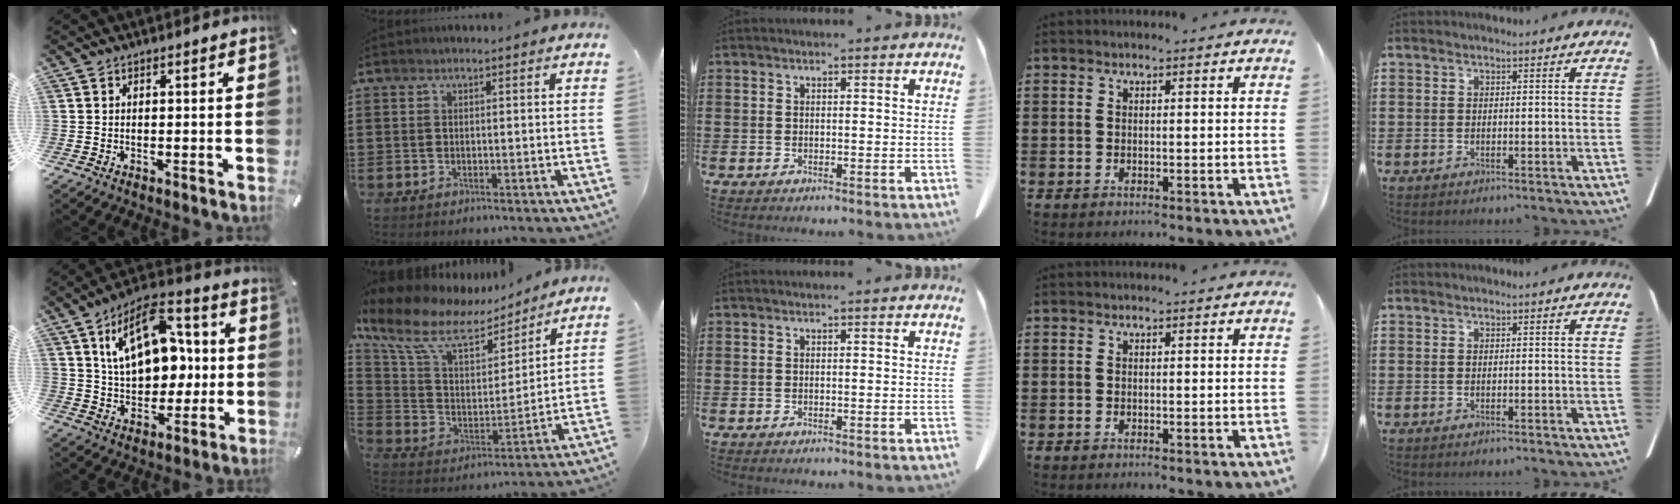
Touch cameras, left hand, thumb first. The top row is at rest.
{"thumb": {"total": 18.1, "force": [5.1, 12.2, 12.5], "torque": [-0.212, -0.013, 0.091]}, "index": {"total": 10.7, "force": [7.2, 4.5, 6.4], "torque": [-0.154, -0.030, 0.123]}}